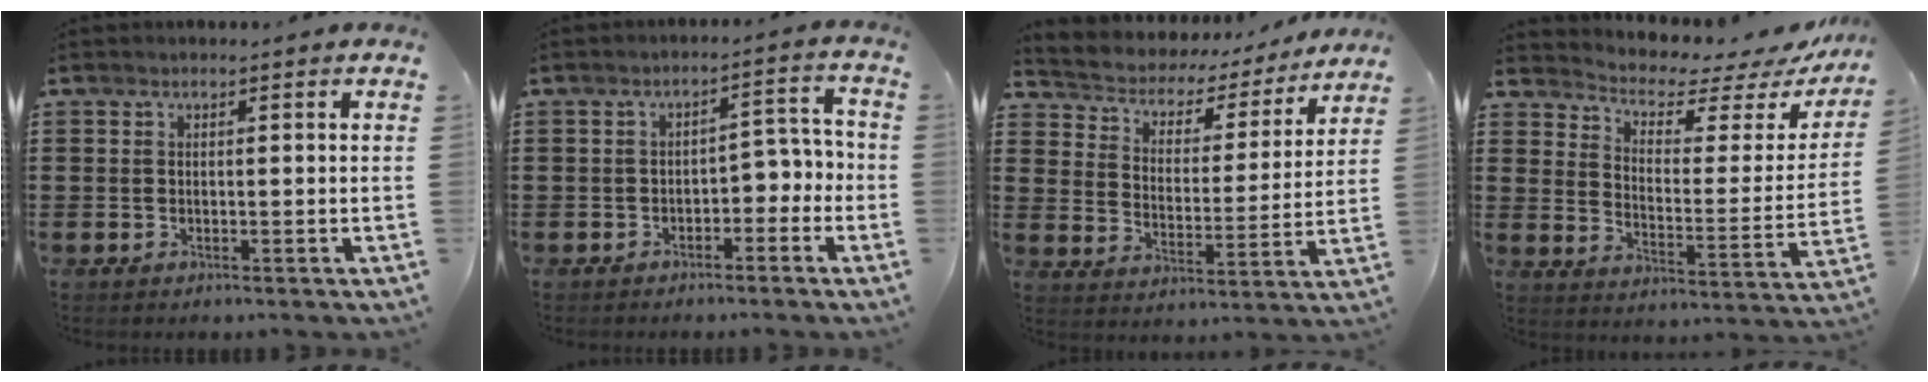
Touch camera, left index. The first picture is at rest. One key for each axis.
{"total": 3.5, "fx": -2.7, "fy": 1.6, "fz": 1.6, "tx": -0.033, "ty": 0.007, "tz": -0.058}
{"total": 3.6, "fx": 3.1, "fy": 1.7, "fz": 0.3, "tx": -0.031, "ty": -0.026, "tz": 0.043}
{"total": 3.6, "fx": 3.2, "fy": 1.2, "fz": 1.3, "tx": -0.039, "ty": -0.031, "tz": 0.046}